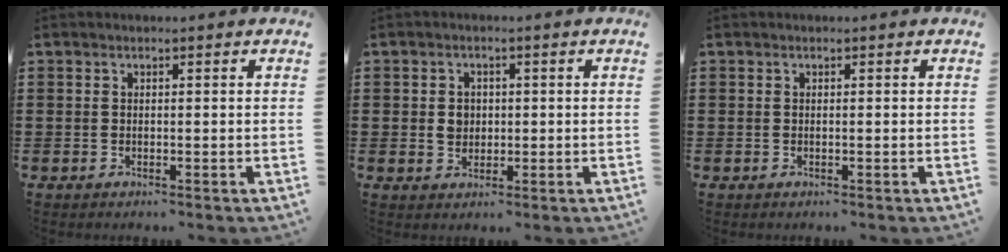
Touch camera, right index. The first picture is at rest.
{"total": 2.5, "force": [0.0, 2.0, 1.5], "torque": [-0.036, 0.005, -0.001]}
{"total": 0.0}